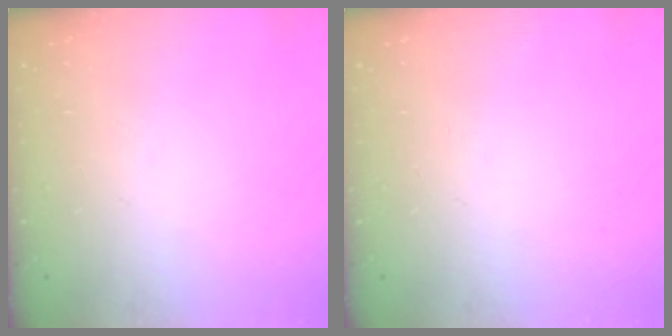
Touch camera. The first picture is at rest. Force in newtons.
{"total": 0.0}